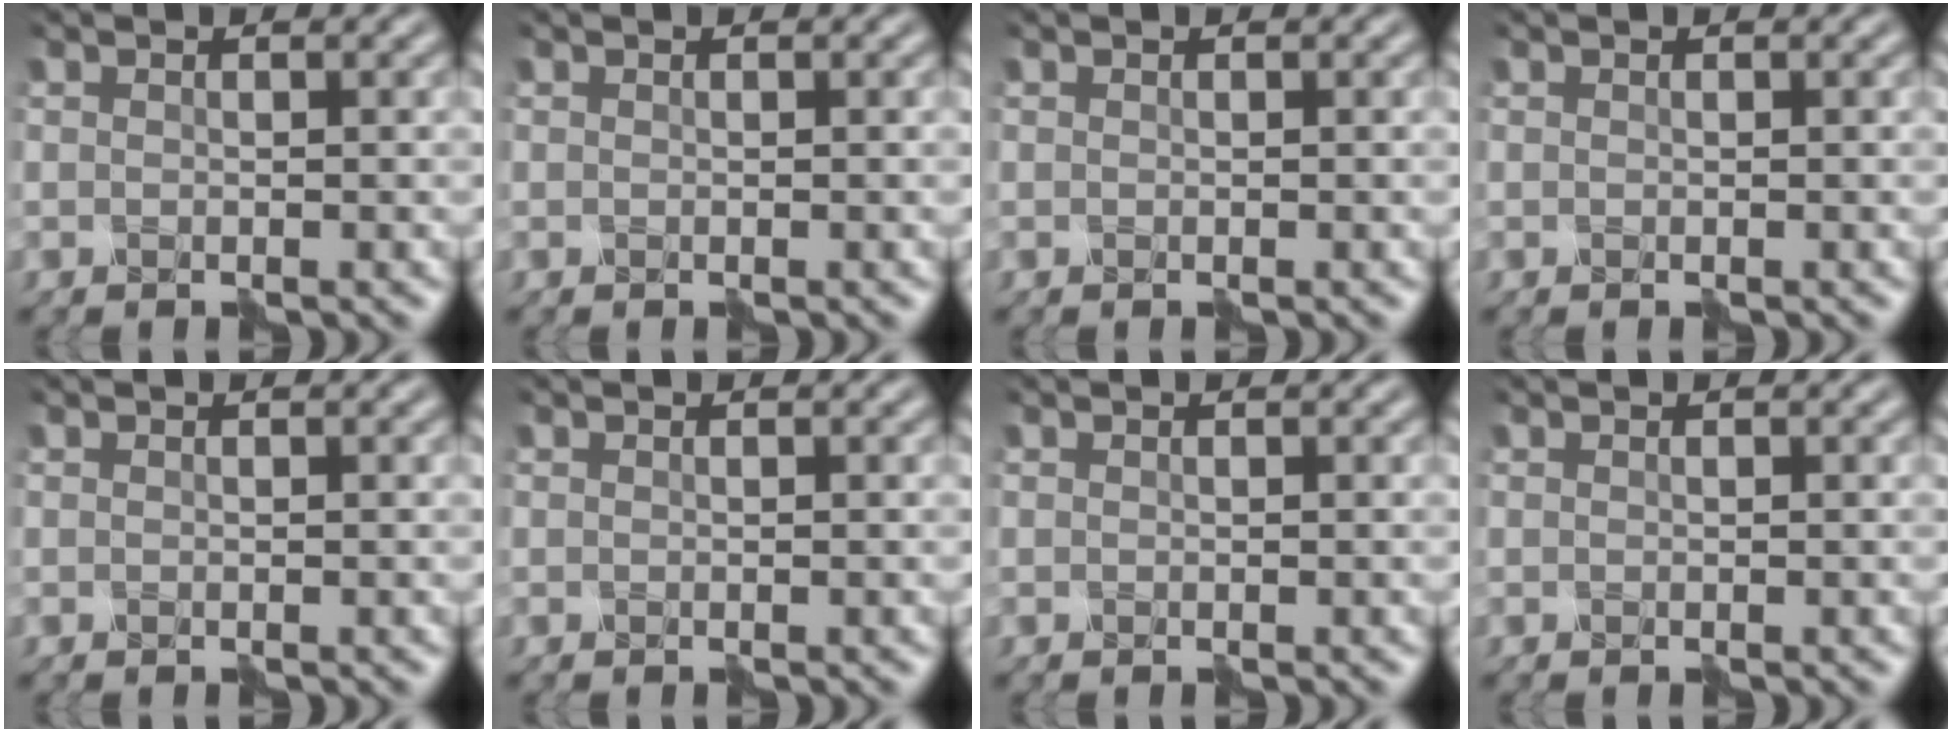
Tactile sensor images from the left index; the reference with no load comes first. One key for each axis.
{"total": 0.0}
{"total": 0.0}
{"total": 0.0}
{"total": 0.0}
{"total": 0.0}
{"total": 0.0}
{"total": 0.0}